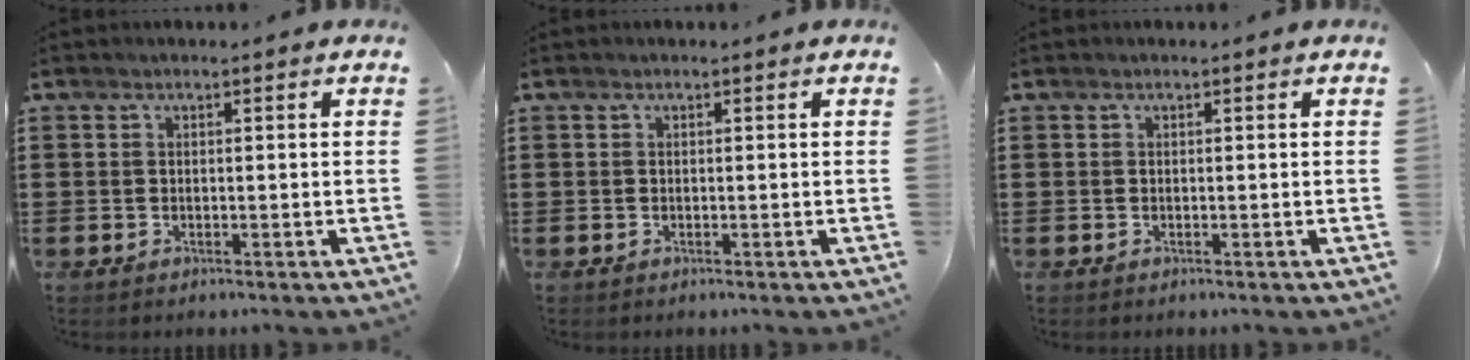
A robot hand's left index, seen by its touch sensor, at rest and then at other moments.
{"total": 0.0}
{"total": 0.0}